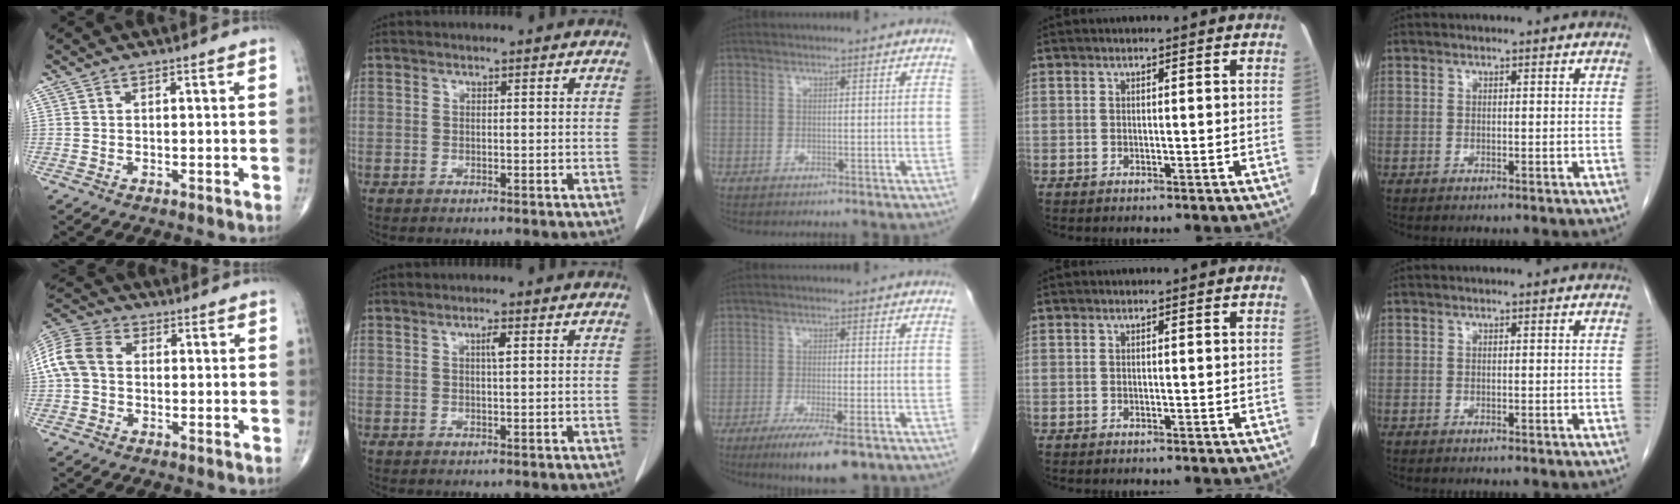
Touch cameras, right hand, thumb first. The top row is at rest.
{"thumb": {"total": 9.6, "force": [0.5, 7.3, 6.3], "torque": [-0.129, 0.031, 0.000]}, "index": {"total": 2.0, "force": [0.7, 0.3, 1.8], "torque": [-0.034, 0.000, 0.012]}, "middle": {"total": 9.0, "force": [-6.0, 1.3, 6.6], "torque": [-0.100, -0.020, -0.089]}}